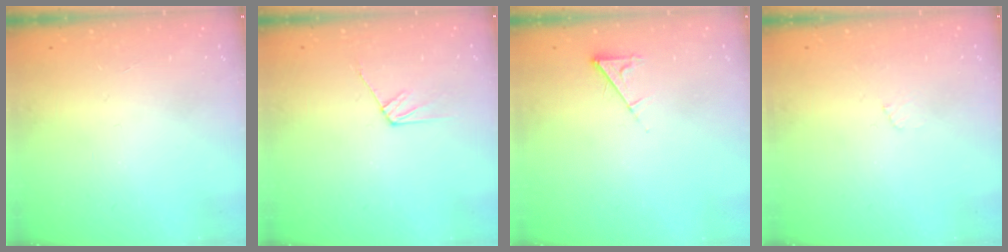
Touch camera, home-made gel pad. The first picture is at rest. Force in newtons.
{"total": 7.5, "press": 7.5, "slide": 0.8}
{"total": 5.8, "press": 5.8, "slide": 0.8}
{"total": 2.7, "press": 2.6, "slide": 0.5}